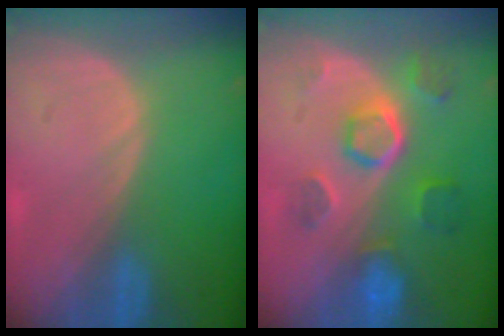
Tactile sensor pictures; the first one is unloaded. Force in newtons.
{"total": 8.6, "press": 7.7, "slide": 3.8}